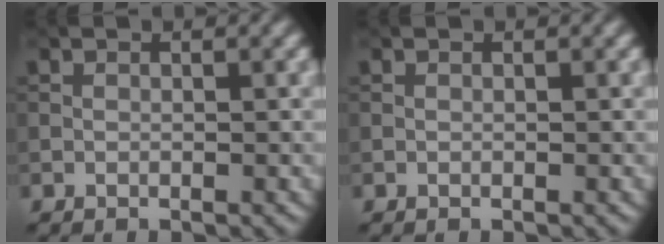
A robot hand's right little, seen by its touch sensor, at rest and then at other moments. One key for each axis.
{"total": 0.0}